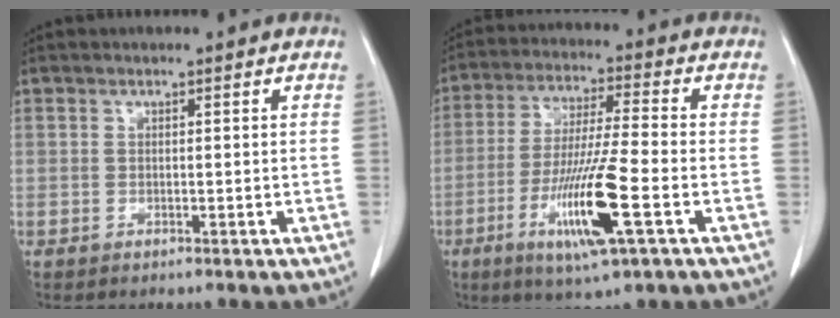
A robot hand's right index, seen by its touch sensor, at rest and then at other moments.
{"total": 13.2, "force": [-4.8, 0.2, 12.3], "torque": [-0.241, -0.023, -0.087]}